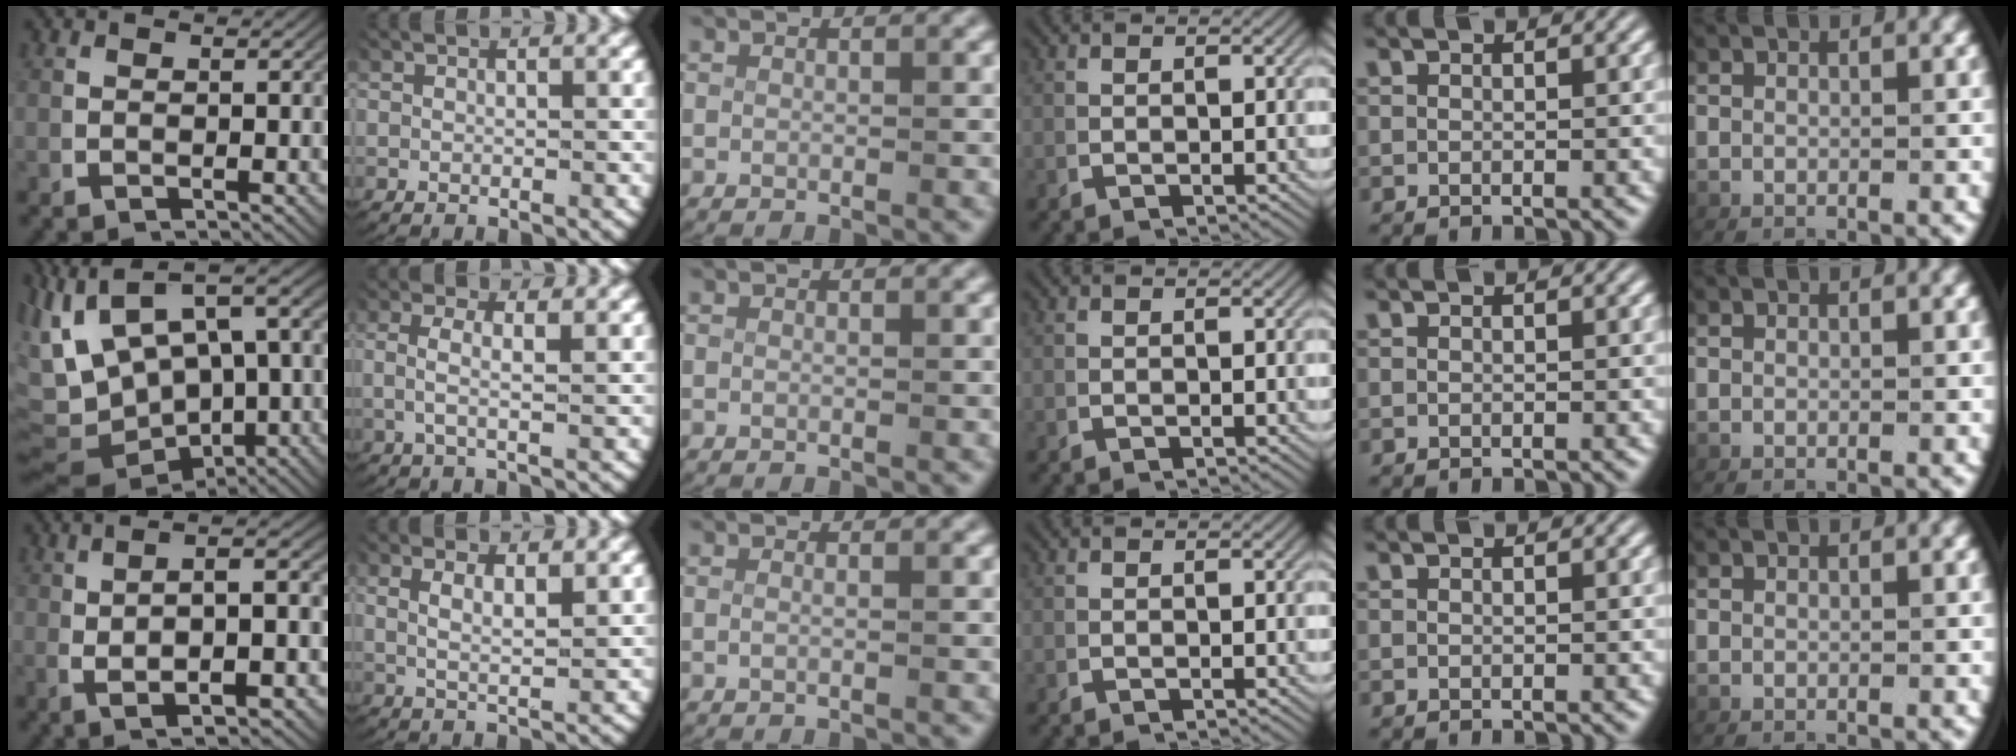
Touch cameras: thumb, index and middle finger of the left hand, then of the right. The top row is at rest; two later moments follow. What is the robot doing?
{"motion": "lift_and_place", "object": "towel"}